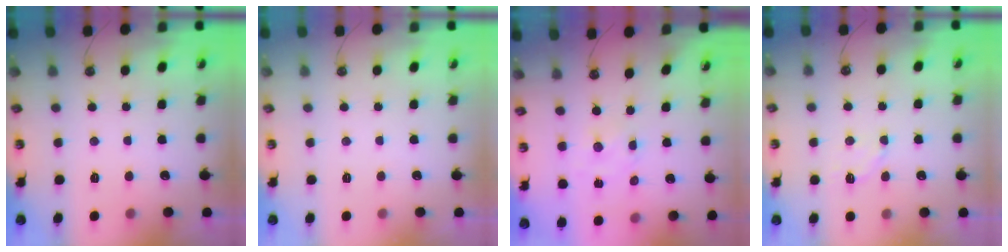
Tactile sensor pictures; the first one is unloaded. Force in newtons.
{"total": 0.0}
{"total": 1.0, "press": 0.9, "slide": 0.2}
{"total": 3.0, "press": 2.9, "slide": 0.7}